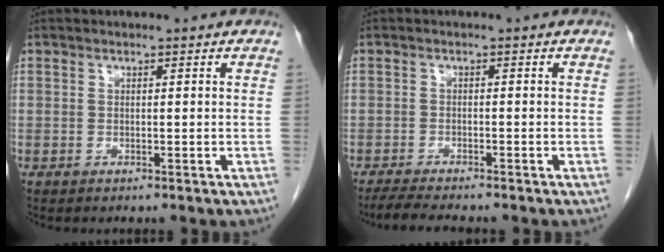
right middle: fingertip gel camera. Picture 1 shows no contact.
{"total": 5.1, "force": [-4.4, 0.3, 2.5], "torque": [-0.042, -0.016, -0.073]}